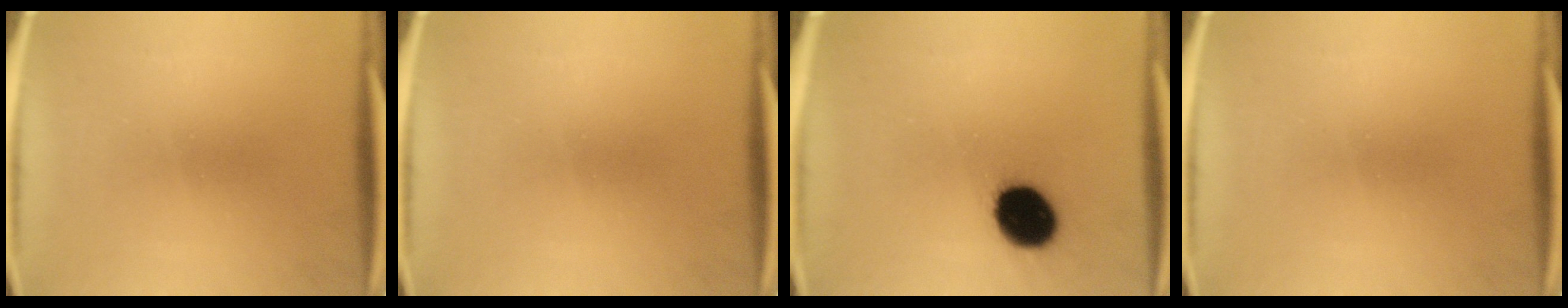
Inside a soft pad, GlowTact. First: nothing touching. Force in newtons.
{"total": 0.0}
{"total": 13.5}
{"total": 0.0}